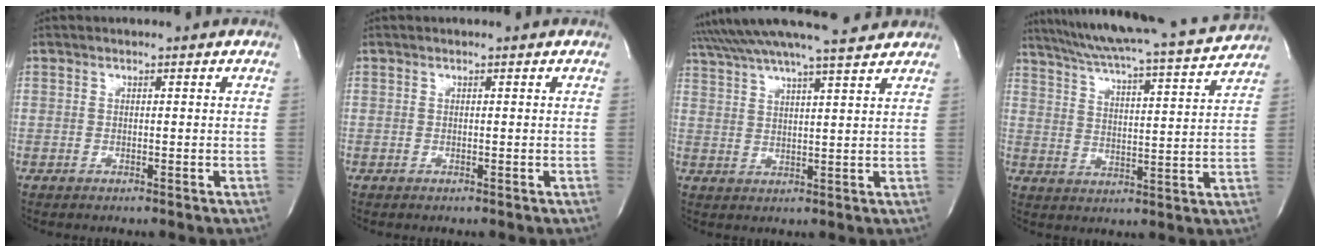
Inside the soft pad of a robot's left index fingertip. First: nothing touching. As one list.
[{"total": 0.0}, {"total": 17.4, "force": [15.6, 0.7, 7.8], "torque": [-0.145, 0.026, 0.233]}, {"total": 18.7, "force": [17.0, 0.0, 7.7], "torque": [-0.134, -0.015, 0.242]}]